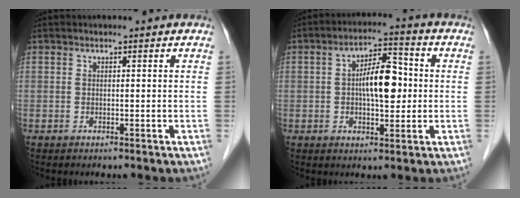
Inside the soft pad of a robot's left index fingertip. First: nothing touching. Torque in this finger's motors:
{"motor_torque": [0.07, -0.01, 0.24, 0.06]}